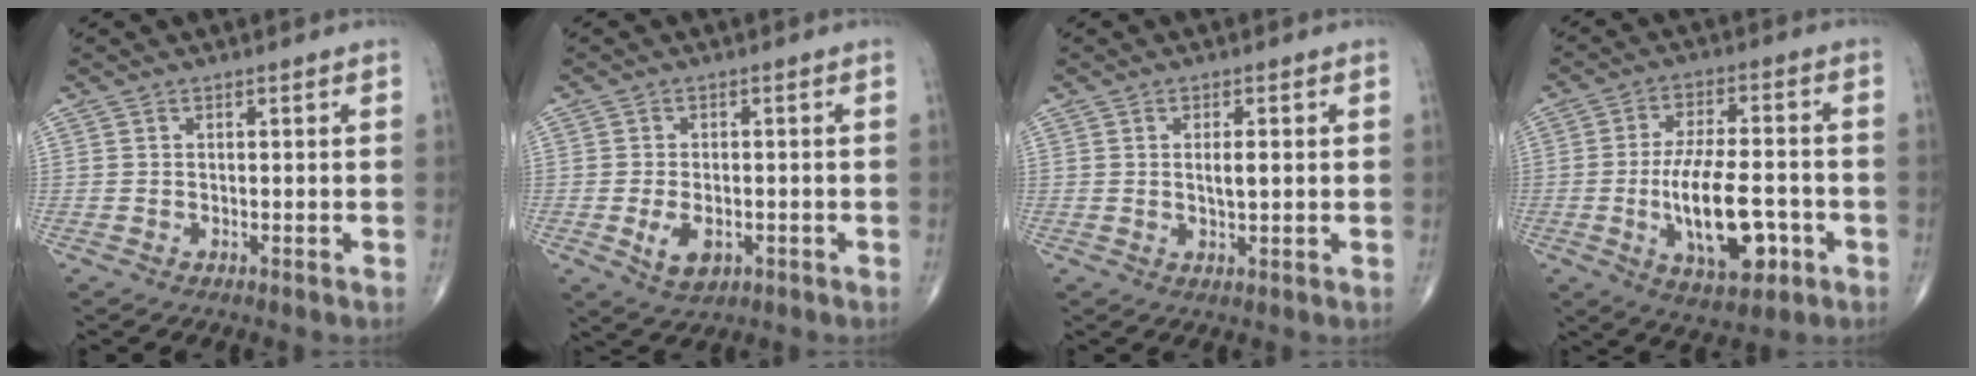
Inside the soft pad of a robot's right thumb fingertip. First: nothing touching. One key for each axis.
{"total": 5.1, "fx": -1.5, "fy": 3.1, "fz": 3.8, "tx": -0.060, "ty": -0.003, "tz": -0.016}
{"total": 3.2, "fx": 0.5, "fy": 1.0, "fz": 2.9, "tx": -0.048, "ty": -0.003, "tz": 0.008}
{"total": 15.0, "fx": -3.9, "fy": 6.5, "fz": 12.9, "tx": -0.208, "ty": 0.015, "tz": -0.052}